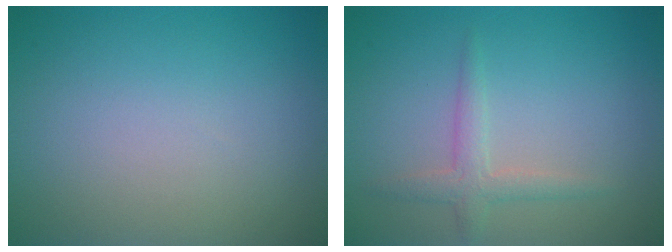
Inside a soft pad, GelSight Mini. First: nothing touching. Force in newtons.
{"total": 1.9, "press": 1.9, "slide": 0.1}